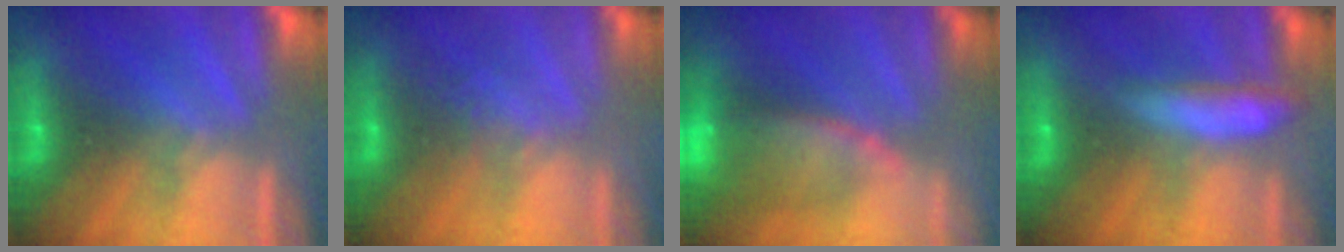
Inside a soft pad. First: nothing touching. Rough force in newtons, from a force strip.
{"total": 1.1}
{"total": 8.0}
{"total": 8.6}